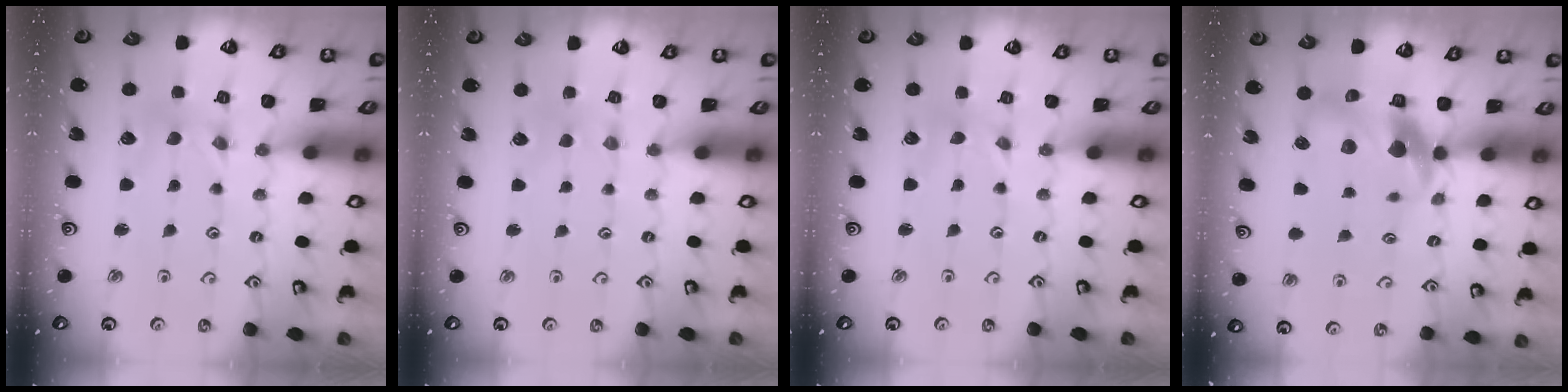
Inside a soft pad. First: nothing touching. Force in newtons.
{"total": 1.3, "press": 1.3, "slide": 0.3}
{"total": 0.0}
{"total": 12.0, "press": 11.9, "slide": 1.9}